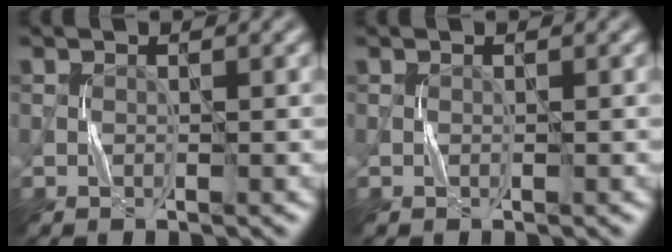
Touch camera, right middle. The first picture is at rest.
{"total": 0.0}